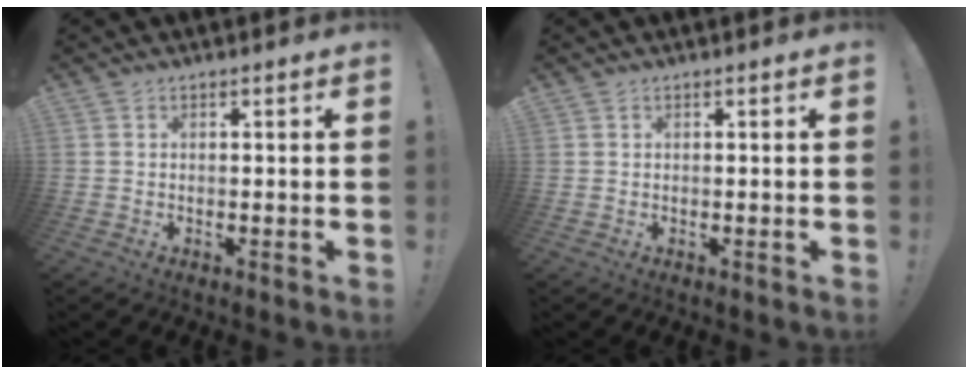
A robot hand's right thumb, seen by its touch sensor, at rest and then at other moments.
{"total": 0.0}